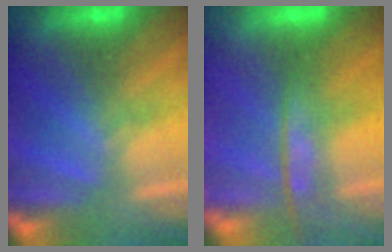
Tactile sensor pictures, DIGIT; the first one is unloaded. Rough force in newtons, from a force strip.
{"total": 7.7}